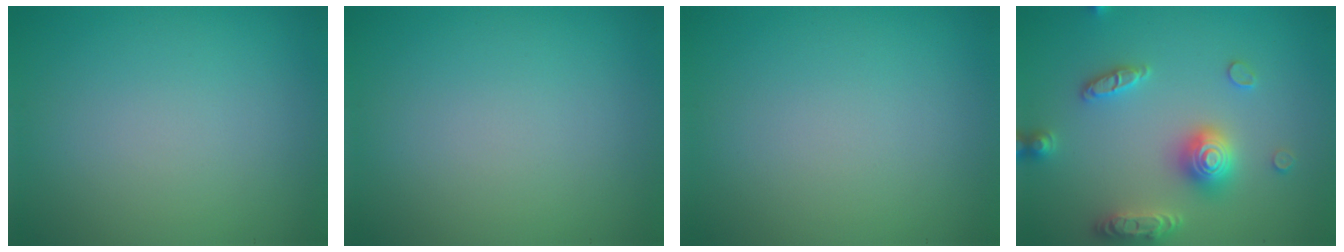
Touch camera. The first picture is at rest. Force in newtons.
{"total": 0.0}
{"total": 0.0}
{"total": 4.9, "press": 4.8, "slide": 0.8}